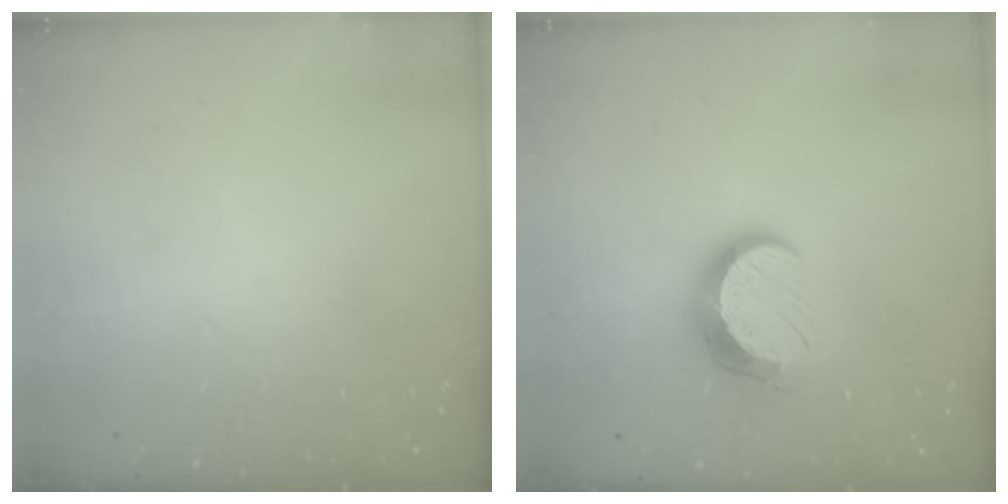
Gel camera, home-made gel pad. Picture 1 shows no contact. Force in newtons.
{"total": 11.0, "press": 11.0, "slide": 0.8}